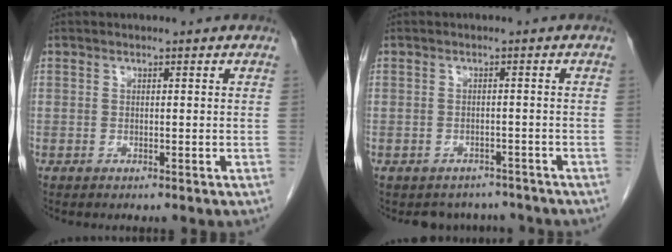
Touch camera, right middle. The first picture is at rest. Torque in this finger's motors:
{"motor_torque": [0.05, -0.02, 0.01, 0.01]}